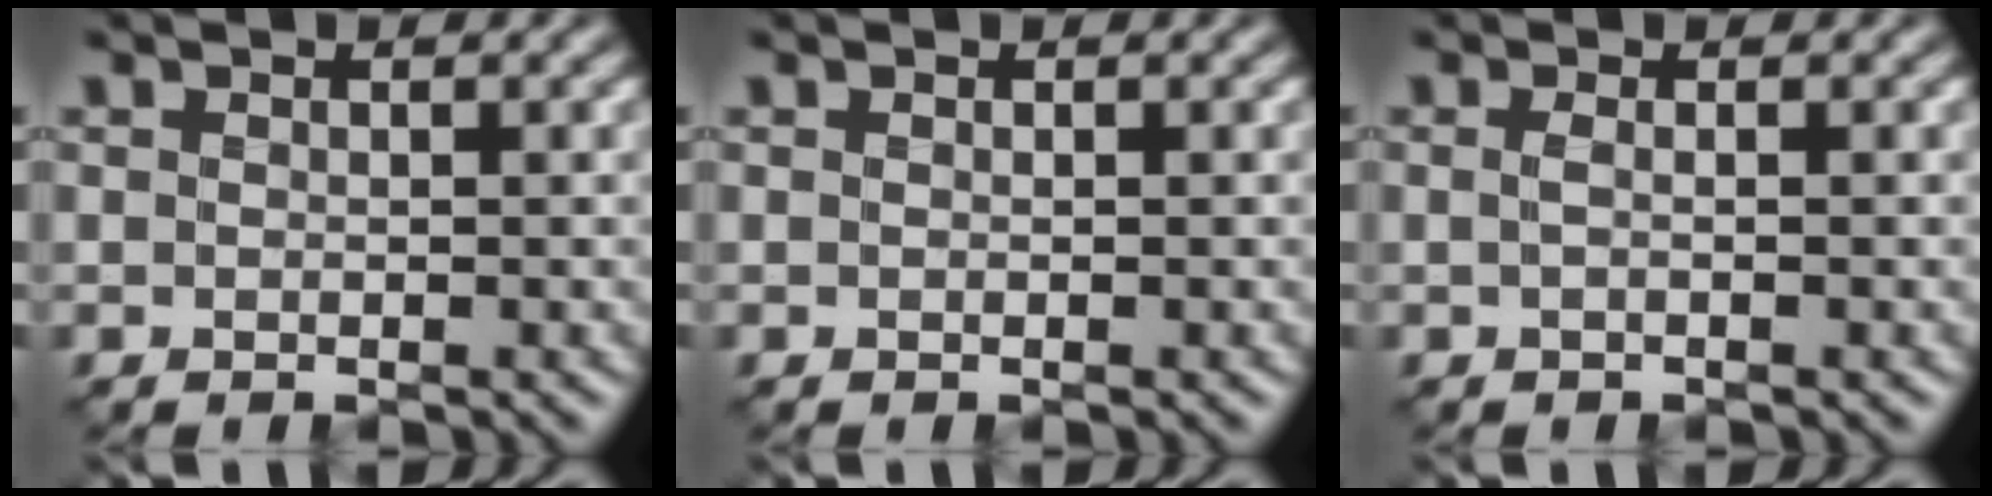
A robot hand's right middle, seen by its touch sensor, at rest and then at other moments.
{"total": 0.0}
{"total": 0.8, "force": [-0.3, 0.2, 0.6], "torque": [-0.013, 0.000, -0.012]}